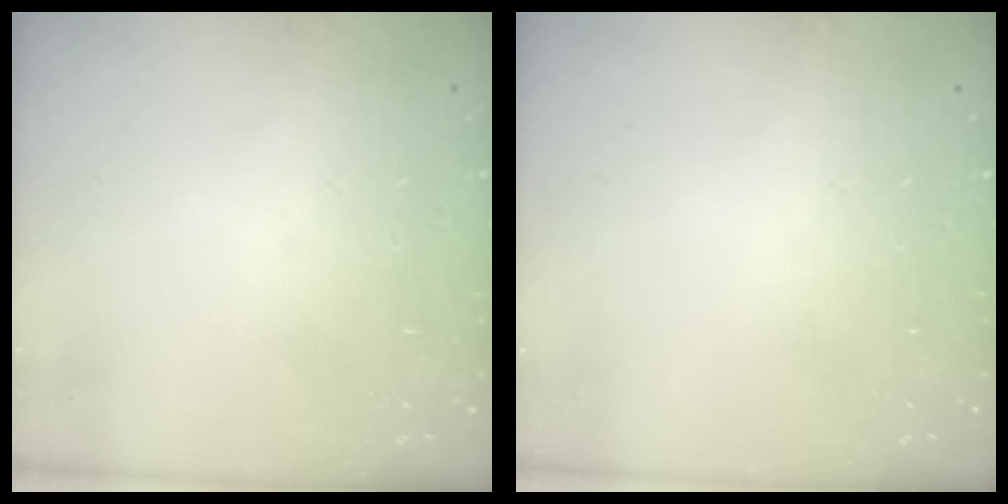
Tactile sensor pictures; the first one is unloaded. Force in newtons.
{"total": 0.0}